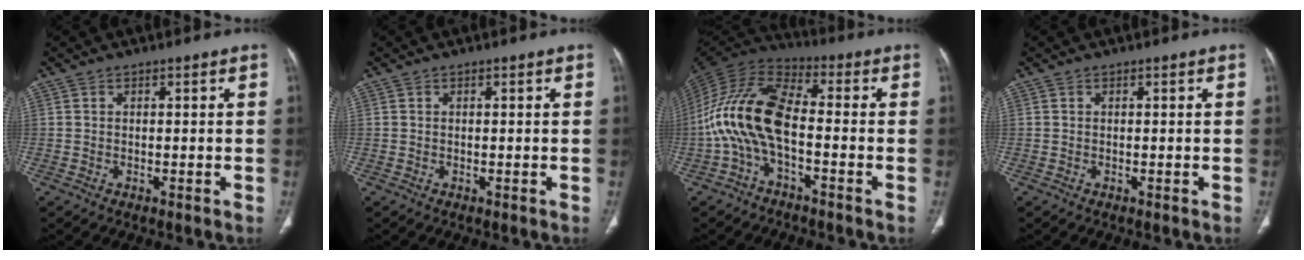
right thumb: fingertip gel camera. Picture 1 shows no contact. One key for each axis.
{"total": 0.0}
{"total": 14.3, "fx": -2.9, "fy": 6.6, "fz": 12.3, "tx": -0.255, "ty": 0.046, "tz": -0.067}
{"total": 0.0}